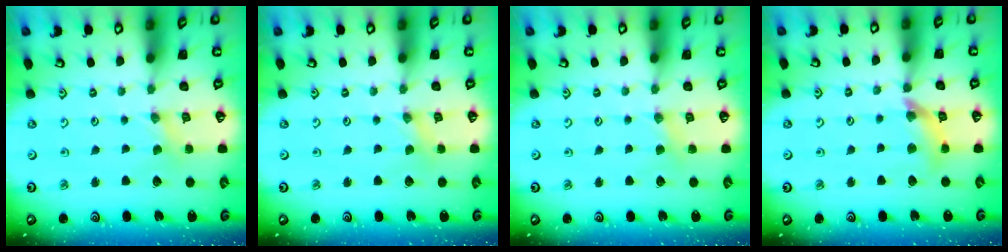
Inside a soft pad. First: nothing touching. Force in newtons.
{"total": 0.0}
{"total": 2.8, "press": 2.8, "slide": 0.4}
{"total": 10.3, "press": 10.2, "slide": 1.2}